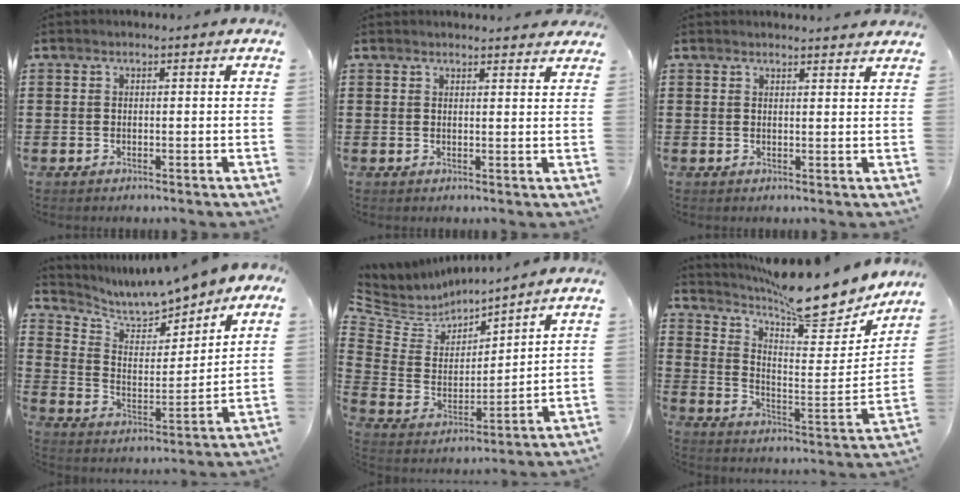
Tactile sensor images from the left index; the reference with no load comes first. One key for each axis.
{"total": 1.9, "fx": 1.9, "fy": 0.1, "fz": 0.3, "tx": -0.010, "ty": 0.000, "tz": 0.037}
{"total": 1.9, "fx": 1.9, "fy": -0.2, "fz": 0.3, "tx": -0.010, "ty": -0.001, "tz": 0.036}
{"total": 7.6, "fx": 7.2, "fy": 1.4, "fz": 1.8, "tx": -0.073, "ty": -0.047, "tz": 0.128}
{"total": 5.5, "fx": 4.9, "fy": 2.6, "fz": 0.3, "tx": -0.047, "ty": -0.039, "tz": 0.082}
{"total": 11.4, "fx": 10.0, "fy": 1.9, "fz": 5.1, "tx": -0.099, "ty": -0.077, "tz": 0.165}